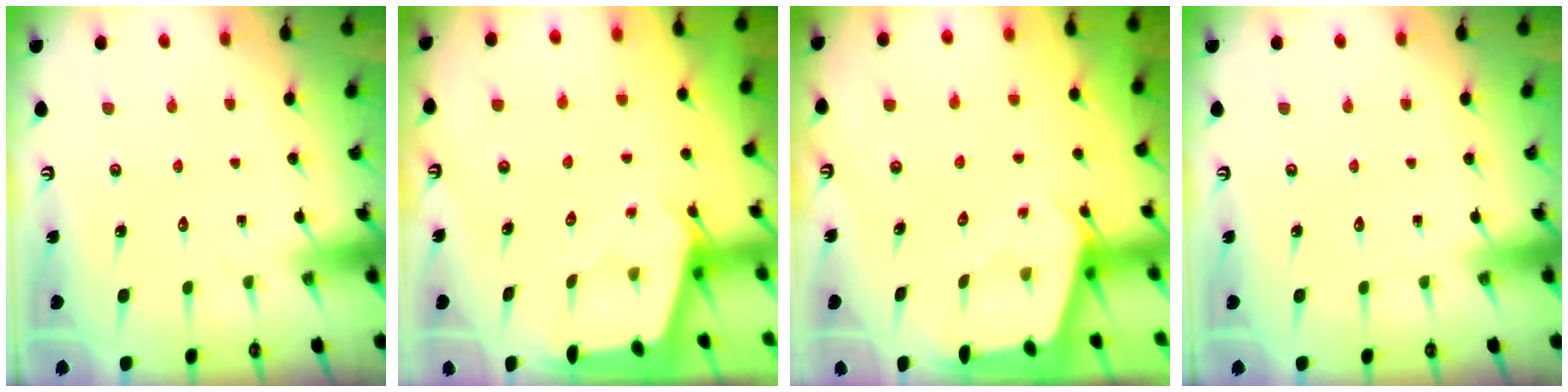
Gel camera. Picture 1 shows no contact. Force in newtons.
{"total": 2.4, "press": 2.4, "slide": 0.3}
{"total": 2.4, "press": 2.4, "slide": 0.3}
{"total": 0.0}